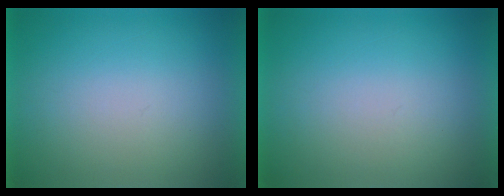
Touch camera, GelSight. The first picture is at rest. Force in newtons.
{"total": 1.0}